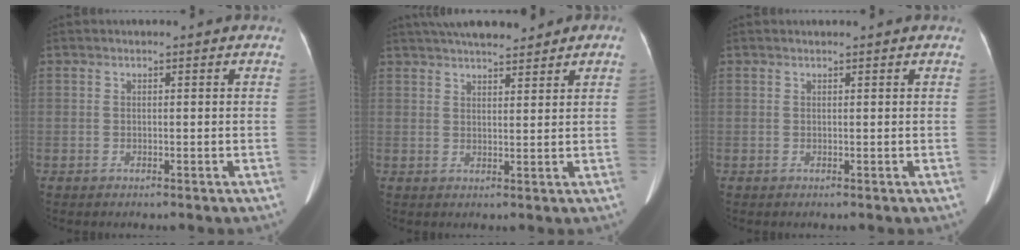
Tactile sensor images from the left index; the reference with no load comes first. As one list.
[{"total": 9.3, "force": [7.8, 2.2, 4.7], "torque": [-0.068, 0.017, 0.115]}, {"total": 0.9, "force": [0.8, -0.1, 0.3], "torque": [-0.008, 0.010, 0.016]}]